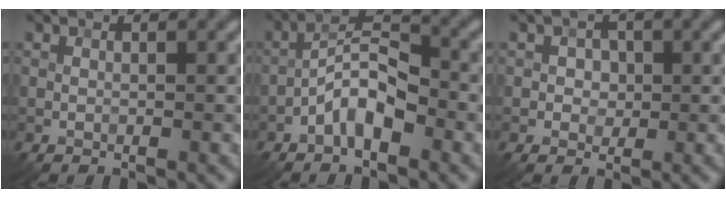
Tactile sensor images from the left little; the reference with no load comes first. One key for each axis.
{"total": 5.0, "fx": -2.3, "fy": 1.9, "fz": 3.9, "tx": -0.067, "ty": 0.018, "tz": -0.051}
{"total": 1.6, "fx": 0.2, "fy": 1.3, "fz": 0.8, "tx": -0.010, "ty": -0.001, "tz": 0.000}